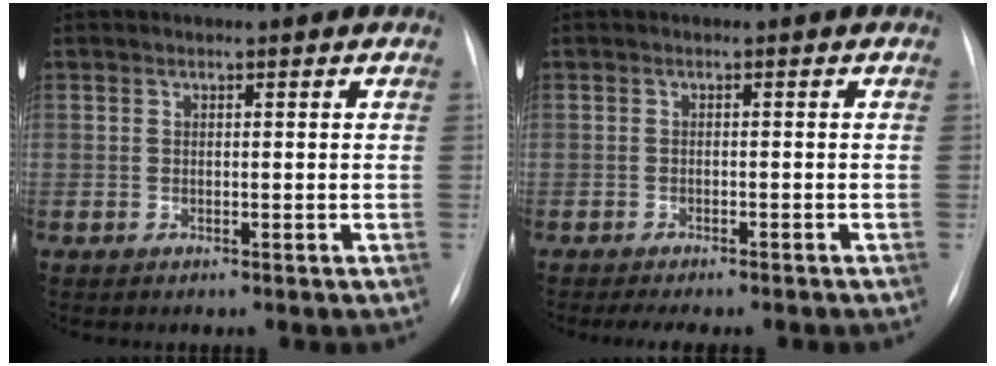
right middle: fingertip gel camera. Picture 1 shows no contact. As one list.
[{"total": 7.1, "force": [-6.1, 1.8, 3.3], "torque": [-0.041, -0.001, -0.077]}]